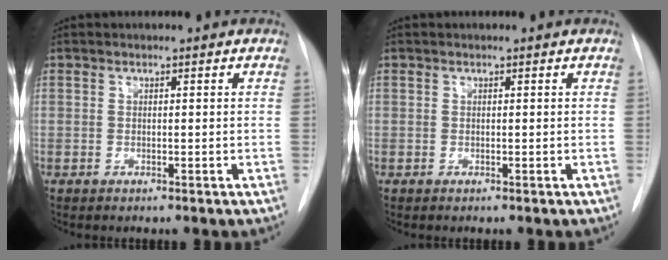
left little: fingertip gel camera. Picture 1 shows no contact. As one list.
[{"total": 0.0}]